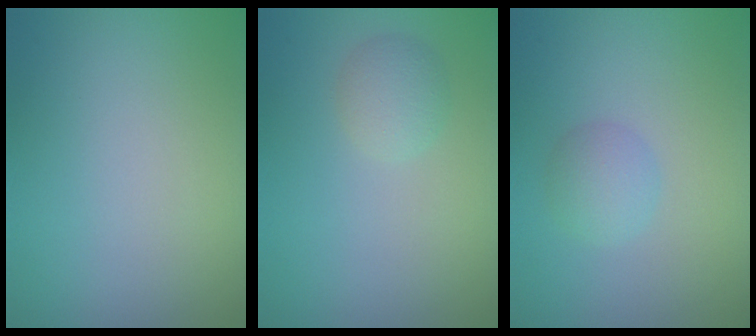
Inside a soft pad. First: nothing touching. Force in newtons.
{"total": 1.8, "press": 1.8, "slide": 0.0}
{"total": 2.1, "press": 2.1, "slide": 0.0}